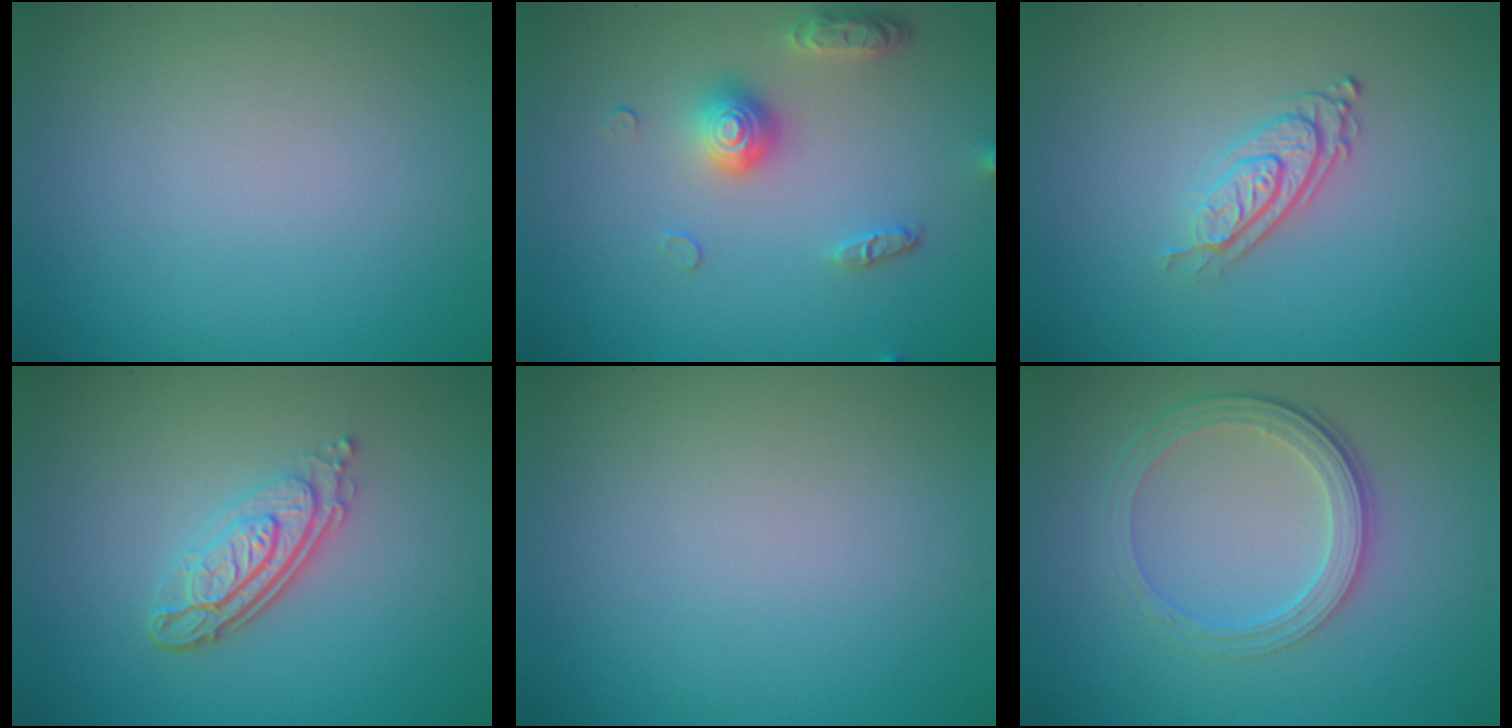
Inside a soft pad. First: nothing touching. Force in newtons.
{"total": 3.6, "press": 2.9, "slide": 2.2}
{"total": 2.8, "press": 2.0, "slide": 1.9}
{"total": 4.3, "press": 3.0, "slide": 3.1}
{"total": 0.0}
{"total": 4.0, "press": 2.9, "slide": 2.8}